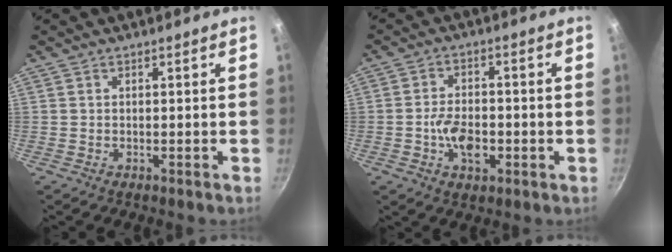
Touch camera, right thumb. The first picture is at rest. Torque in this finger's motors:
{"motor_torque": [0.95, 0.83, -0.15, -0.10, 0.01]}